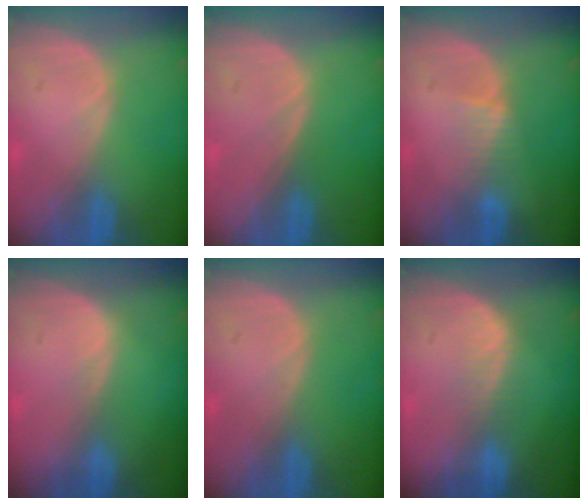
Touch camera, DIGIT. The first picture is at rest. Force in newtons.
{"total": 0.0}
{"total": 2.4, "press": 2.4, "slide": 0.2}
{"total": 0.5, "press": 0.3, "slide": 0.4}
{"total": 0.0}
{"total": 2.7, "press": 2.3, "slide": 1.5}